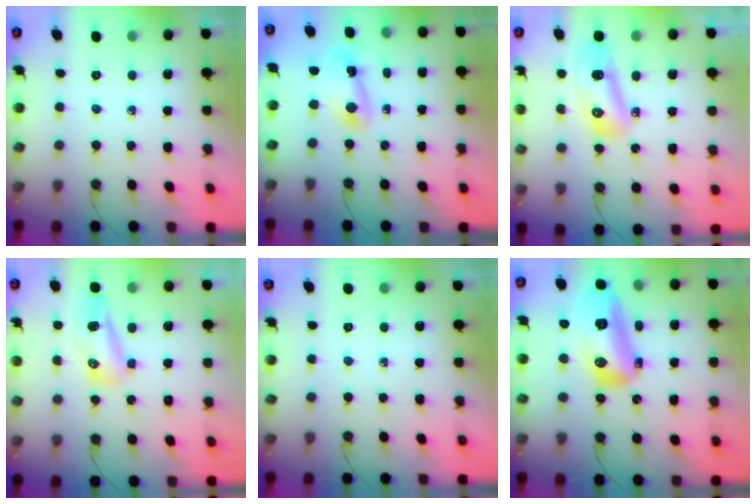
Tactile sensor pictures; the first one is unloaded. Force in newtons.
{"total": 10.0, "press": 6.9, "slide": 7.3}
{"total": 12.0, "press": 11.9, "slide": 1.5}
{"total": 23.5, "press": 13.2, "slide": 19.4}
{"total": 0.0}
{"total": 17.4, "press": 17.1, "slide": 3.1}